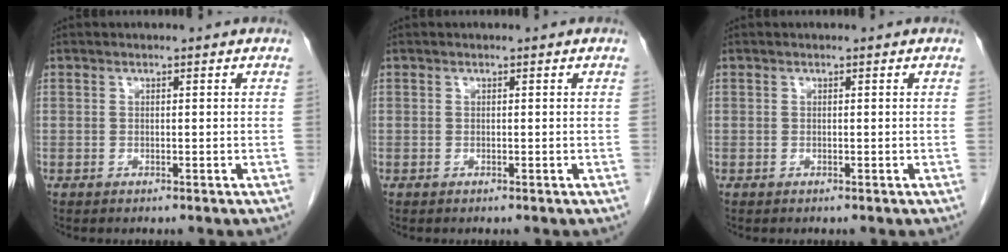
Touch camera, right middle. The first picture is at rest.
{"total": 0.0}
{"total": 0.0}